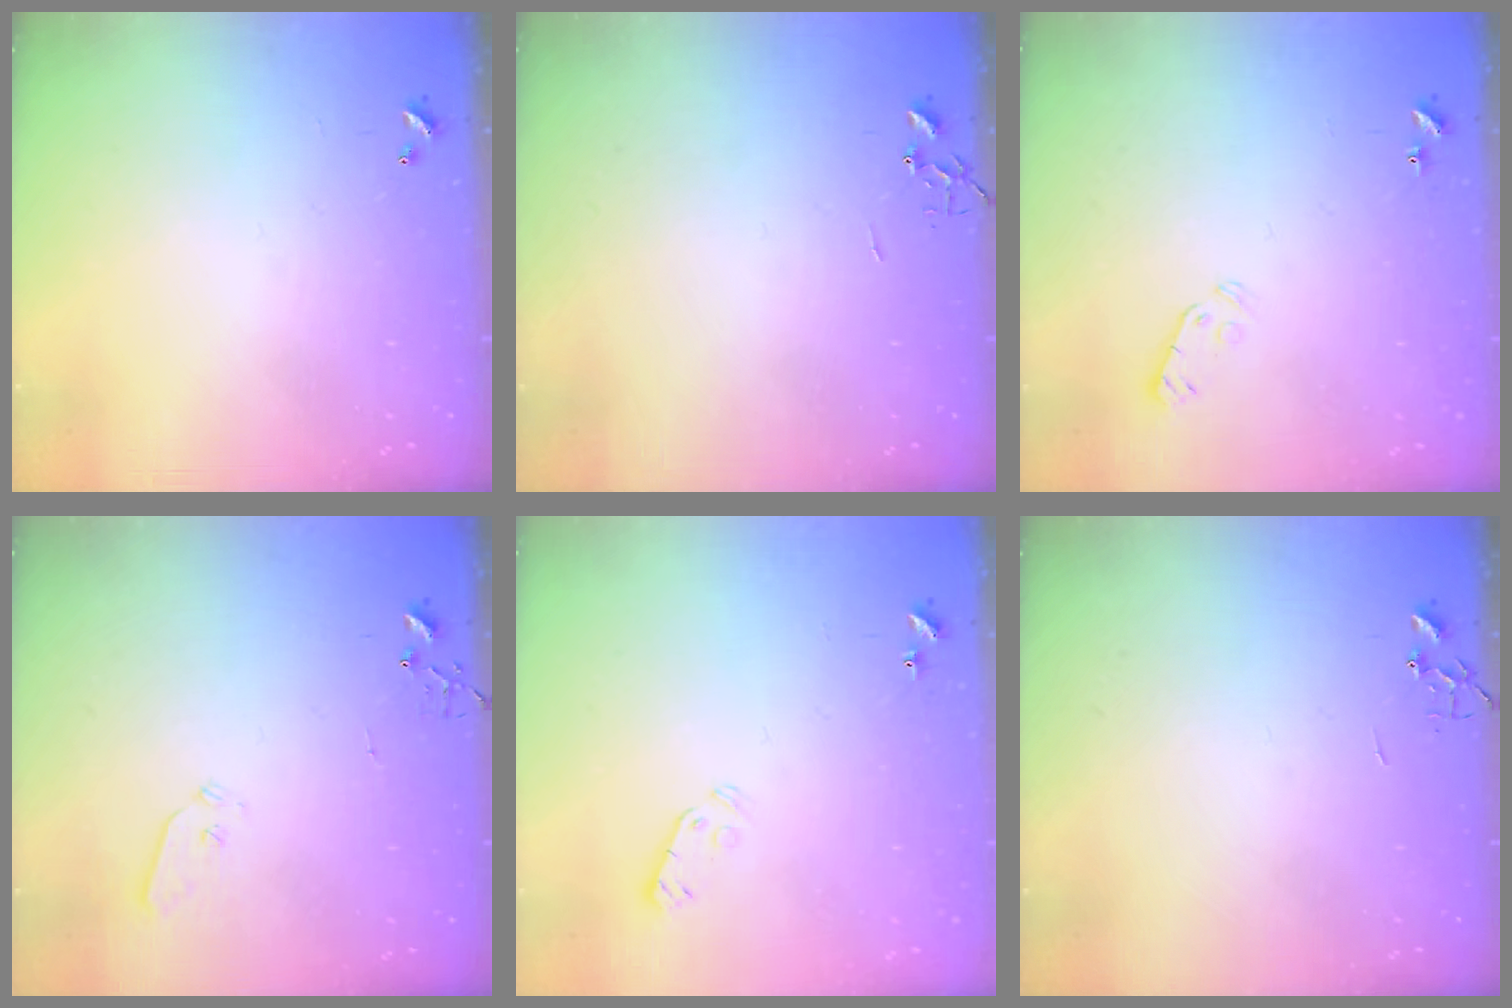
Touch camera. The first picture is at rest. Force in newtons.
{"total": 0.0}
{"total": 4.1, "press": 4.1, "slide": 0.6}
{"total": 4.4, "press": 4.4, "slide": 0.7}
{"total": 4.1, "press": 4.1, "slide": 0.6}
{"total": 0.0}